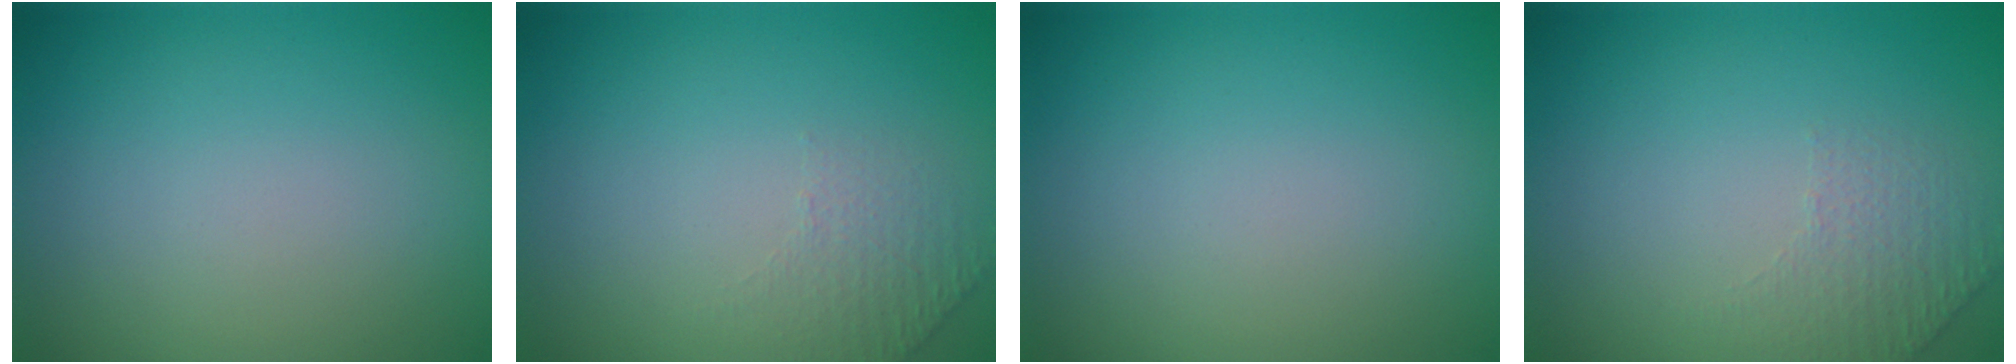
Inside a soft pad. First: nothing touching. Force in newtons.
{"total": 1.2, "press": 0.7, "slide": 0.9}
{"total": 0.0}
{"total": 1.3, "press": 0.8, "slide": 1.1}